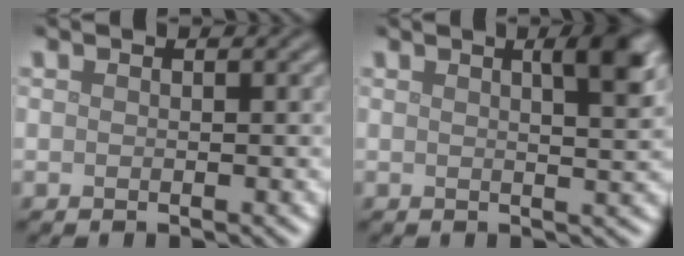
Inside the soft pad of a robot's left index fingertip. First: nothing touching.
{"total": 4.0, "force": [1.7, 1.0, 3.5], "torque": [-0.036, 0.008, 0.018]}